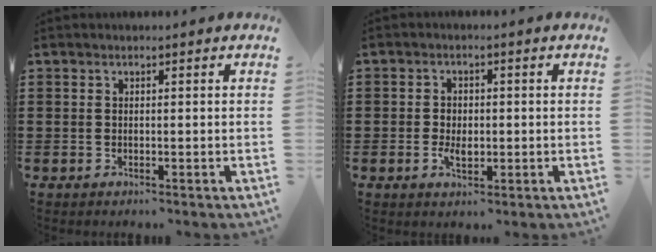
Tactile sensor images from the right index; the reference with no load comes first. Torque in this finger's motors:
{"motor_torque": [2.14, 0.00, 0.28, 0.05]}